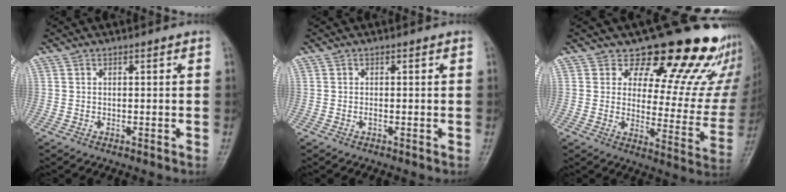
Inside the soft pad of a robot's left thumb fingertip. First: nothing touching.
{"total": 0.6, "force": [-0.1, 0.3, 0.4], "torque": [-0.004, 0.000, -0.005]}
{"total": 21.3, "force": [17.5, 8.9, 8.3], "torque": [-0.044, -0.122, 0.206]}